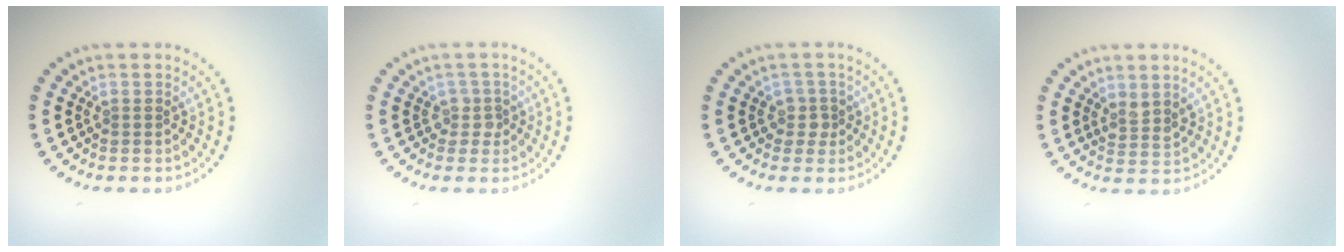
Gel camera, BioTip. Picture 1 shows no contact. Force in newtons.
{"total": 1.2, "press": 1.0, "slide": 0.6}
{"total": 1.7, "press": 1.4, "slide": 0.9}
{"total": 1.5, "press": 1.2, "slide": 0.9}